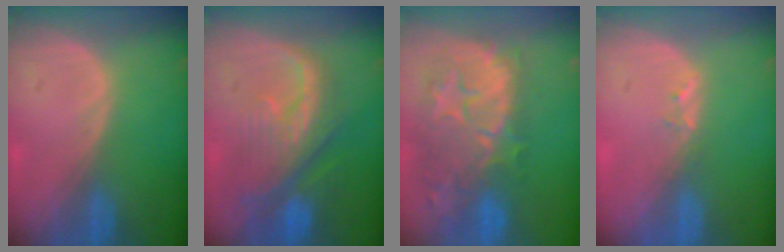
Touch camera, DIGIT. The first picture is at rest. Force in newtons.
{"total": 10.2, "press": 8.9, "slide": 5.0}
{"total": 11.7, "press": 10.7, "slide": 4.8}
{"total": 1.4, "press": 1.3, "slide": 0.7}